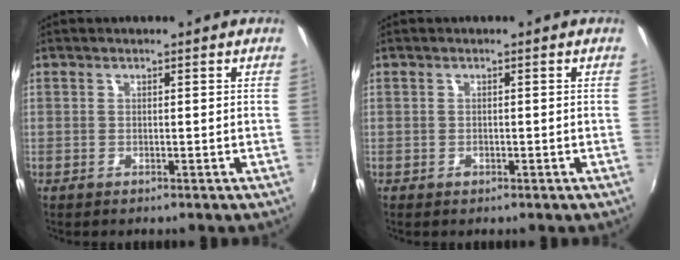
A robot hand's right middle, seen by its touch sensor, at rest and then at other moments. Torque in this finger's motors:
{"motor_torque": [0.20, -0.17, 0.03, 0.01]}